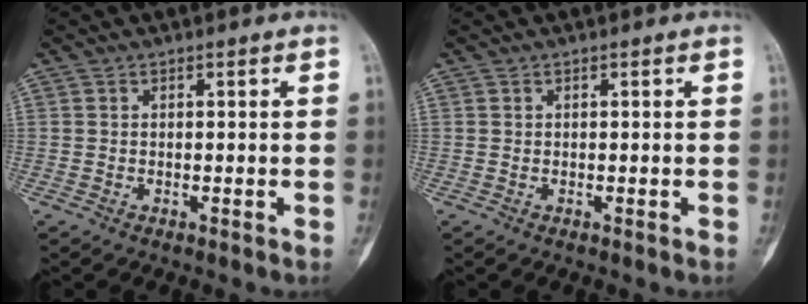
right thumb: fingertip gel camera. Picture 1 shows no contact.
{"total": 0.0}